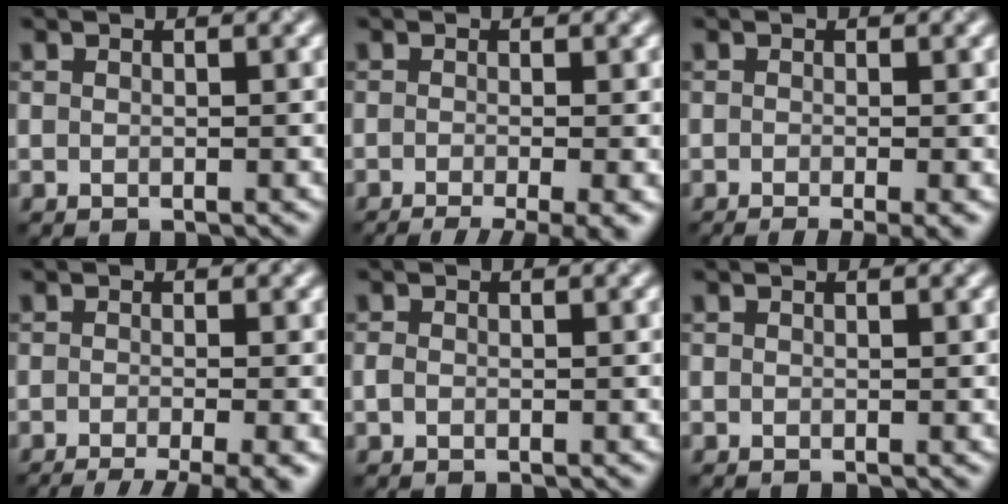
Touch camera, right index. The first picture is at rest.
{"total": 6.7, "force": [-3.4, 2.0, 5.4], "torque": [-0.053, -0.009, -0.047]}
{"total": 4.2, "force": [-1.7, 1.4, 3.6], "torque": [-0.036, -0.013, -0.021]}
{"total": 7.2, "force": [-4.3, 1.9, 5.4], "torque": [-0.057, -0.016, -0.061]}
{"total": 0.7, "force": [-0.2, 0.5, 0.4], "torque": [-0.008, -0.001, -0.006]}
{"total": 0.0}